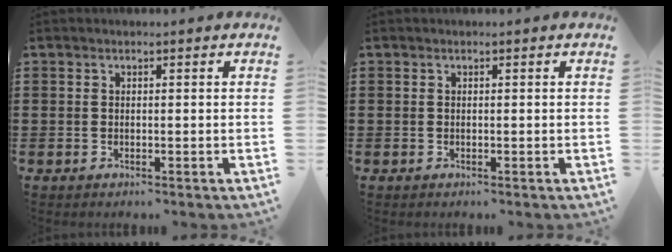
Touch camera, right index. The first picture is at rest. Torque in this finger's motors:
{"motor_torque": [0.19, -0.24, 0.01, 0.01]}